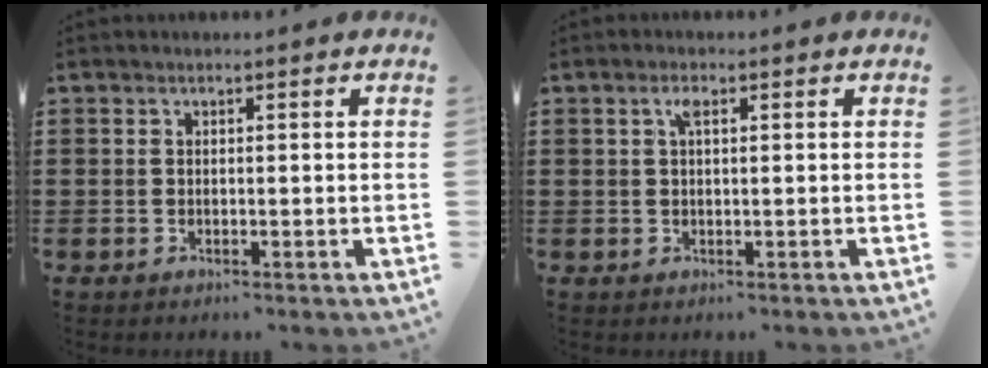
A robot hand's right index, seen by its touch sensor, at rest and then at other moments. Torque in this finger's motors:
{"motor_torque": [0.14, -0.07, 0.03, 0.05]}